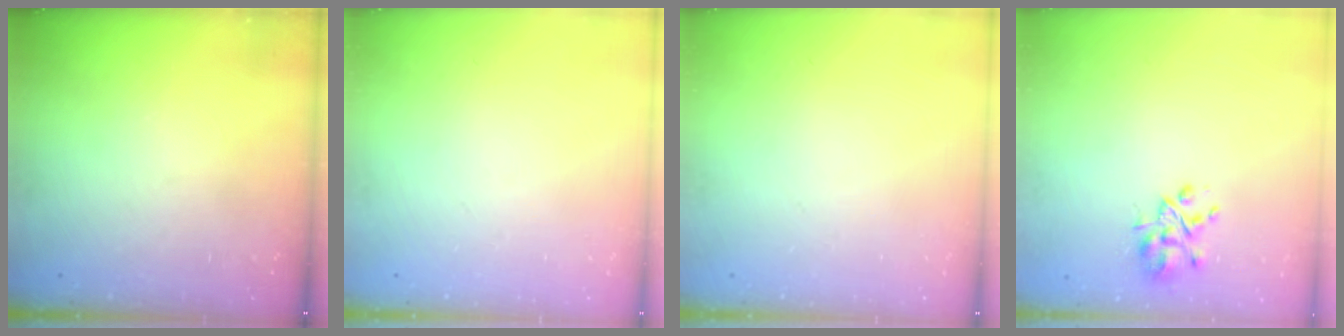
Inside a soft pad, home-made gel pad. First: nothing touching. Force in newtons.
{"total": 0.0}
{"total": 0.0}
{"total": 5.6, "press": 5.2, "slide": 1.9}